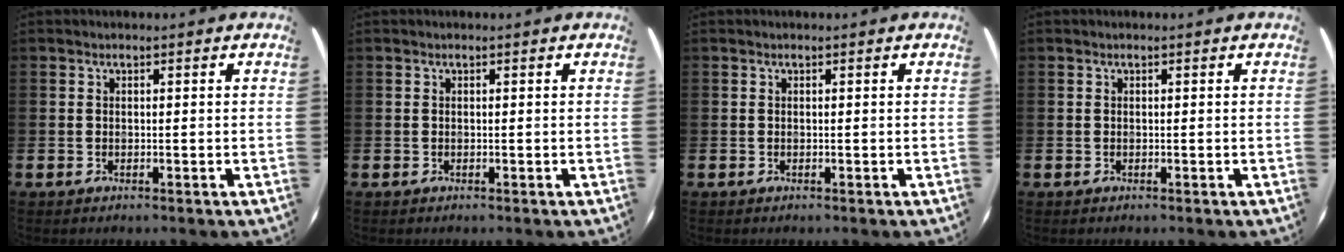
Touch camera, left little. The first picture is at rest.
{"total": 0.0}
{"total": 0.0}
{"total": 0.0}